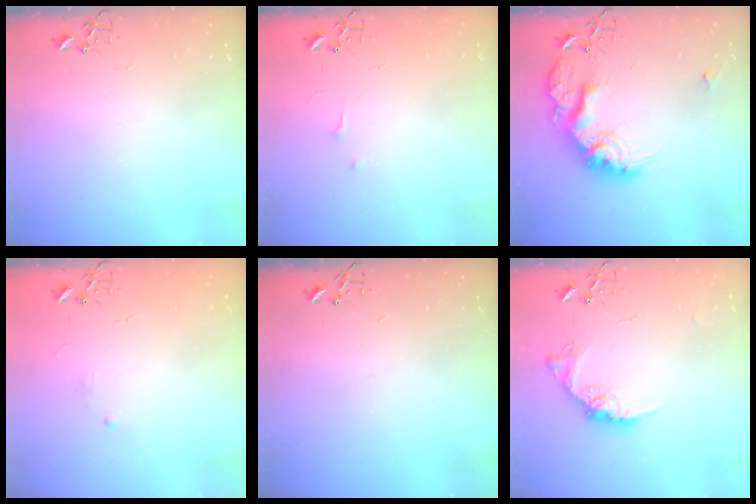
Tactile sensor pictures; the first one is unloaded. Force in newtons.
{"total": 4.7, "press": 4.7, "slide": 0.7}
{"total": 19.5, "press": 19.5, "slide": 1.0}
{"total": 2.9, "press": 2.8, "slide": 0.5}
{"total": 0.0}
{"total": 12.6, "press": 12.6, "slide": 0.5}